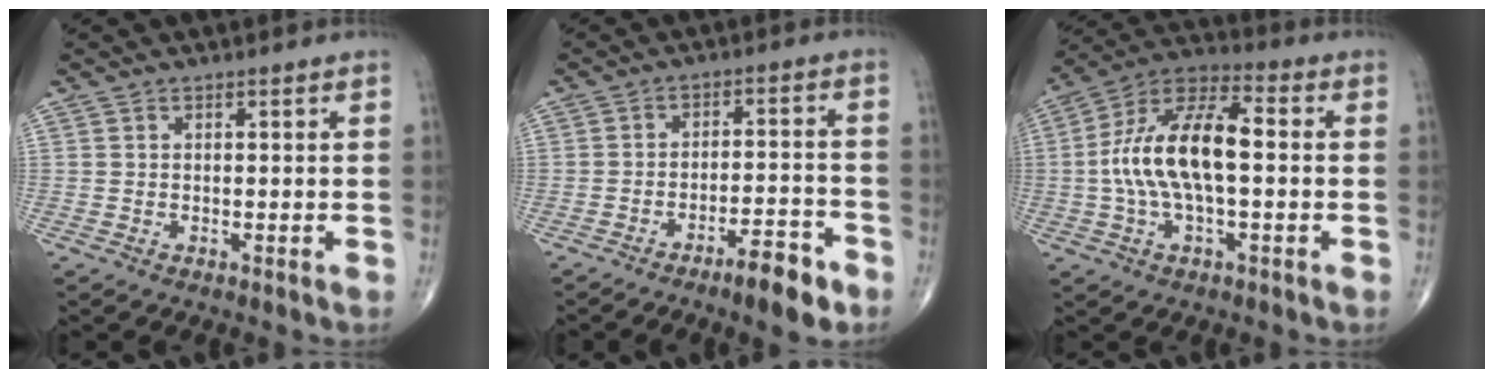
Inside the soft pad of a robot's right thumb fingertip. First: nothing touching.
{"total": 7.8, "force": [-5.2, 1.8, 5.5], "torque": [-0.083, 0.033, -0.079]}
{"total": 16.0, "force": [-0.2, 6.9, 14.4], "torque": [-0.280, 0.039, -0.011]}